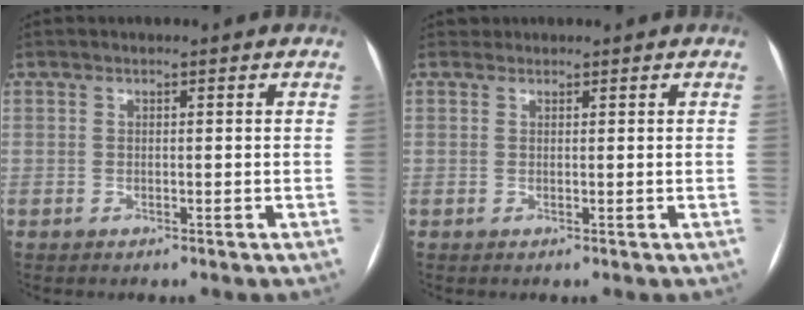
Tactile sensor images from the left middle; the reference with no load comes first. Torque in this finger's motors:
{"motor_torque": [-0.01, 0.02, -0.01, 0.00]}